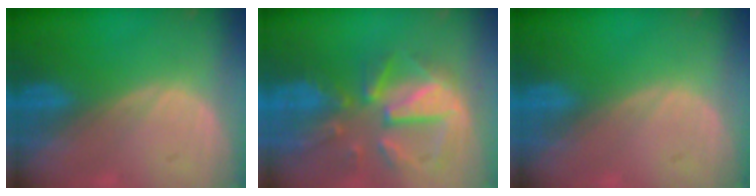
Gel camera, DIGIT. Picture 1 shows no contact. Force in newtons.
{"total": 11.7, "press": 10.2, "slide": 5.6}
{"total": 0.0}